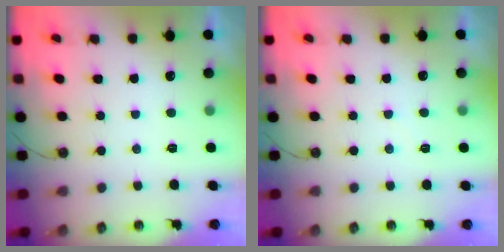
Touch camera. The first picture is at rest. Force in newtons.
{"total": 3.4, "press": 3.4, "slide": 0.4}